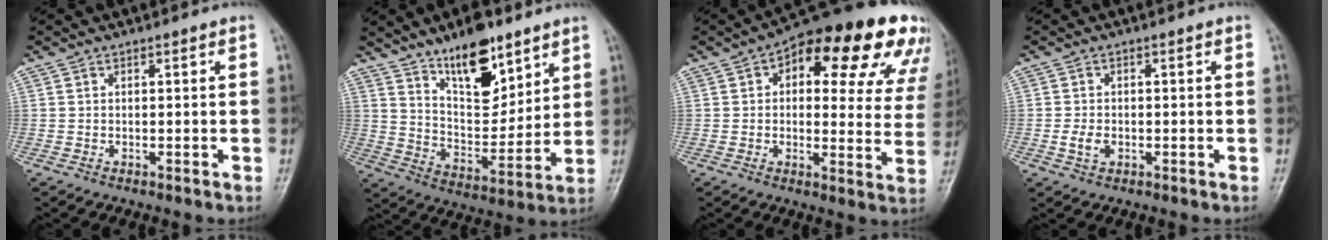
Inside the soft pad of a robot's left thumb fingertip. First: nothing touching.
{"total": 14.7, "force": [9.7, 6.3, 9.1], "torque": [-0.108, -0.068, 0.172]}
{"total": 23.2, "force": [11.2, 10.3, 17.6], "torque": [-0.194, 0.011, 0.137]}
{"total": 2.9, "force": [-0.8, 1.9, 2.0], "torque": [-0.038, 0.005, -0.014]}